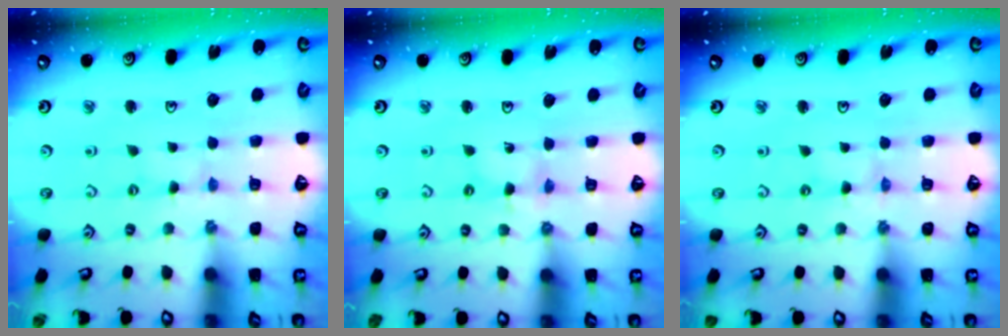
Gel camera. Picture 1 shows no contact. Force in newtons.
{"total": 2.0, "press": 2.0, "slide": 0.2}
{"total": 0.0}